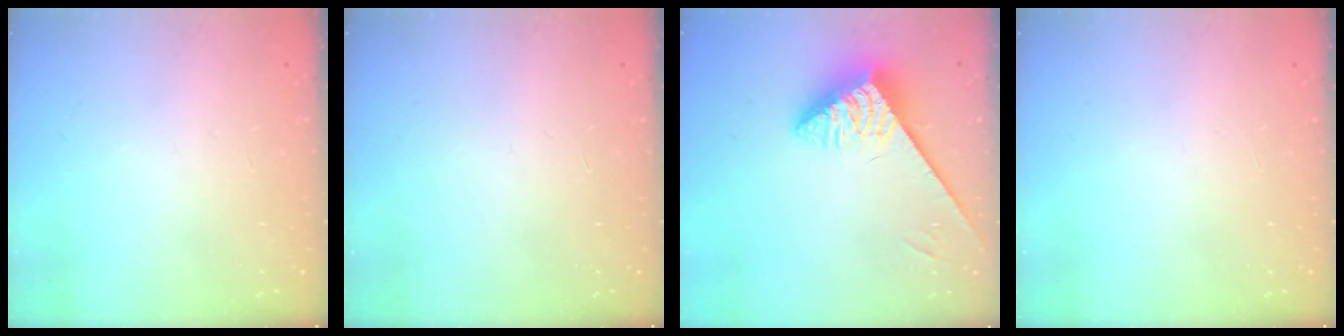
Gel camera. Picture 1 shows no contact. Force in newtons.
{"total": 0.0}
{"total": 3.9, "press": 3.8, "slide": 0.8}
{"total": 0.0}